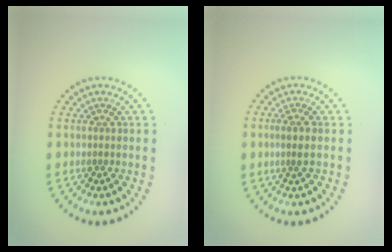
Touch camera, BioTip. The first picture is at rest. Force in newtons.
{"total": 1.6, "press": 1.4, "slide": 0.8}